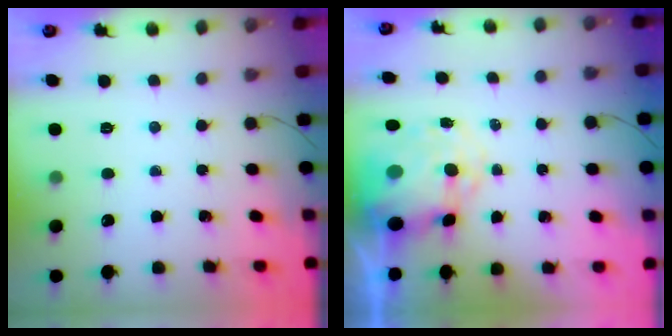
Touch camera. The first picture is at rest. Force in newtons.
{"total": 10.2, "press": 9.9, "slide": 2.3}